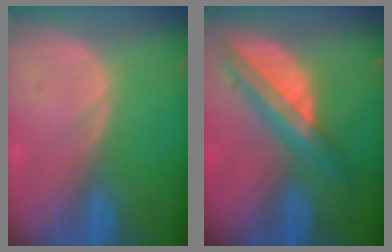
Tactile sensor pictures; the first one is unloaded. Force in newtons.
{"total": 7.9, "press": 6.6, "slide": 4.3}